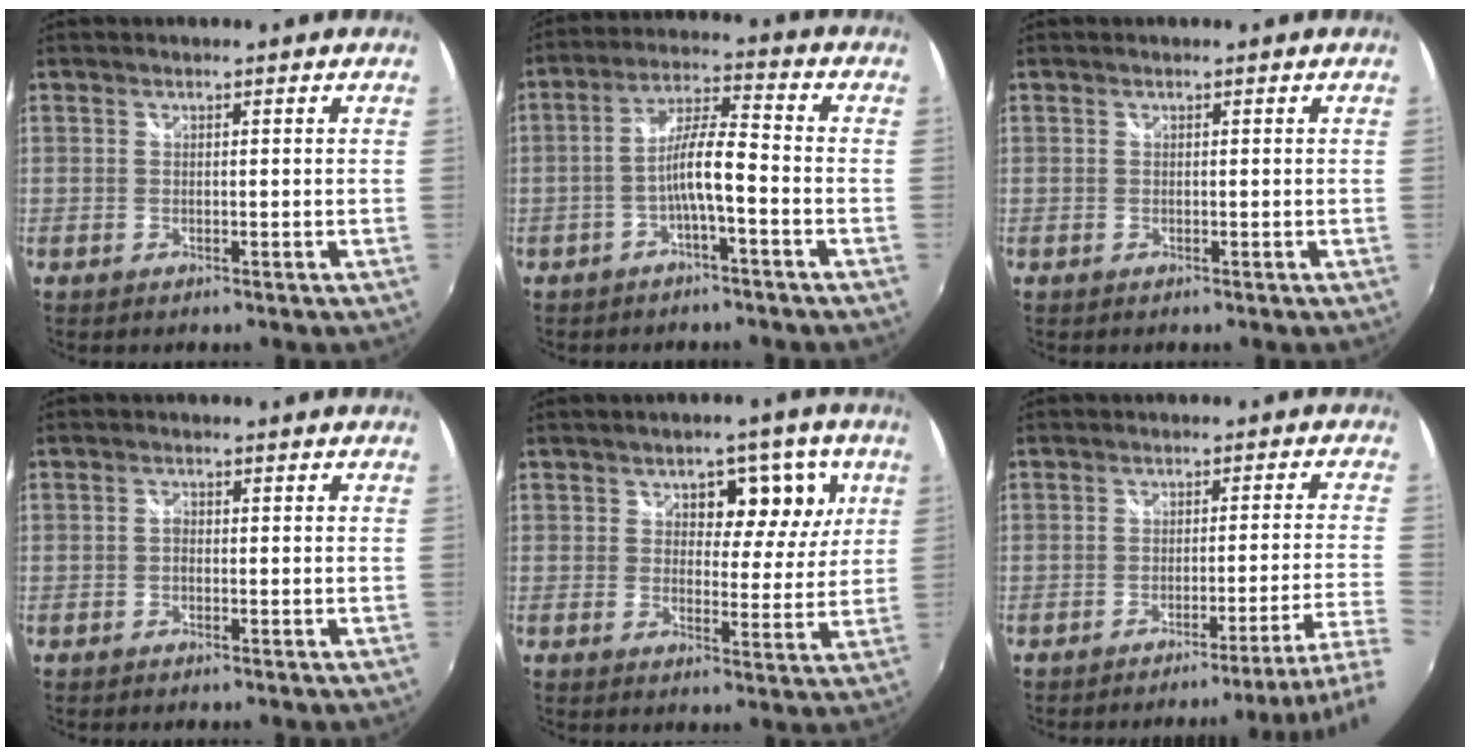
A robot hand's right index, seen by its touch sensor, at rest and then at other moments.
{"total": 6.7, "force": [-3.0, 0.8, 5.9], "torque": [-0.126, 0.015, -0.052]}
{"total": 0.0}
{"total": 1.2, "force": [-0.8, 0.7, 0.5], "torque": [-0.009, 0.001, -0.018]}
{"total": 8.4, "force": [3.2, 5.4, 5.5], "torque": [-0.073, 0.012, 0.040]}
{"total": 10.7, "force": [-8.7, -3.2, 5.4], "torque": [-0.070, -0.030, -0.117]}